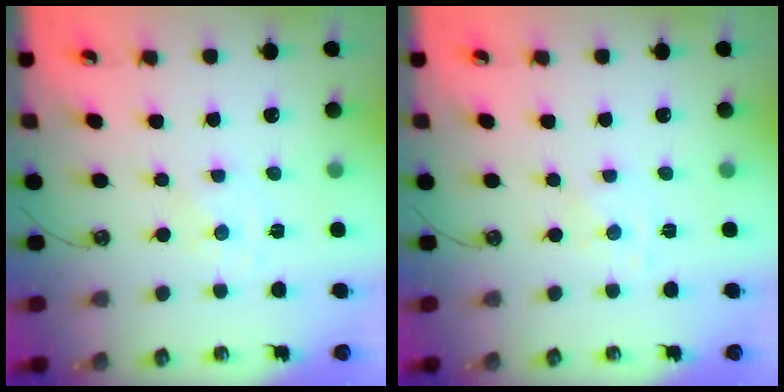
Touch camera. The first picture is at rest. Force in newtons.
{"total": 0.7, "press": 0.7, "slide": 0.2}